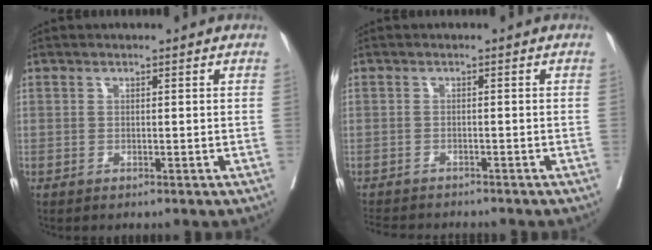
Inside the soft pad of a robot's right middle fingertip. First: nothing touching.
{"total": 7.6, "force": [-7.1, 1.3, 2.3], "torque": [-0.038, -0.011, -0.104]}